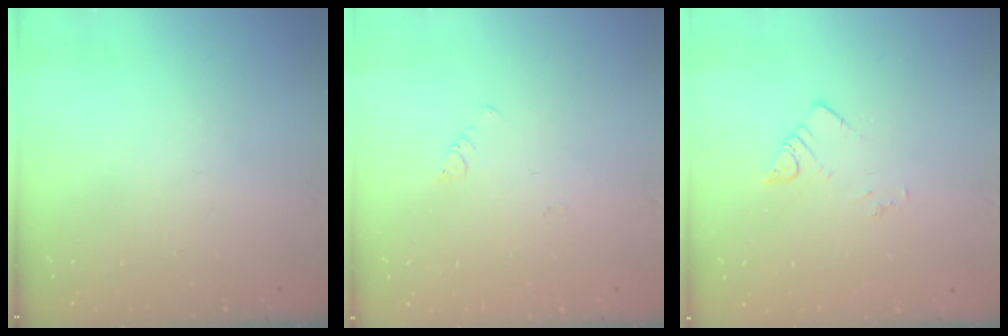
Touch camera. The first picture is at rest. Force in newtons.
{"total": 1.9, "press": 1.9, "slide": 0.4}
{"total": 3.6, "press": 3.6, "slide": 0.1}